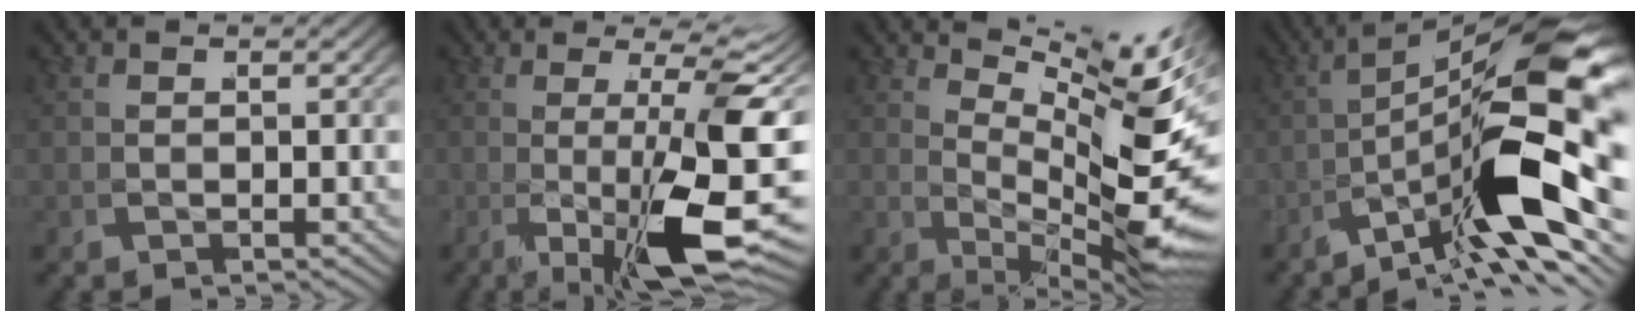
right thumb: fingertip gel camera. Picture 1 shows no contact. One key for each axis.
{"total": 12.8, "fx": -0.9, "fy": 3.8, "fz": 12.1, "tx": -0.164, "ty": -0.010, "tz": -0.008}
{"total": 9.3, "fx": 3.5, "fy": 2.8, "fz": 8.2, "tx": -0.114, "ty": -0.008, "tz": 0.058}
{"total": 13.0, "fx": -1.4, "fy": 4.8, "fz": 12.1, "tx": -0.178, "ty": -0.022, "tz": -0.021}